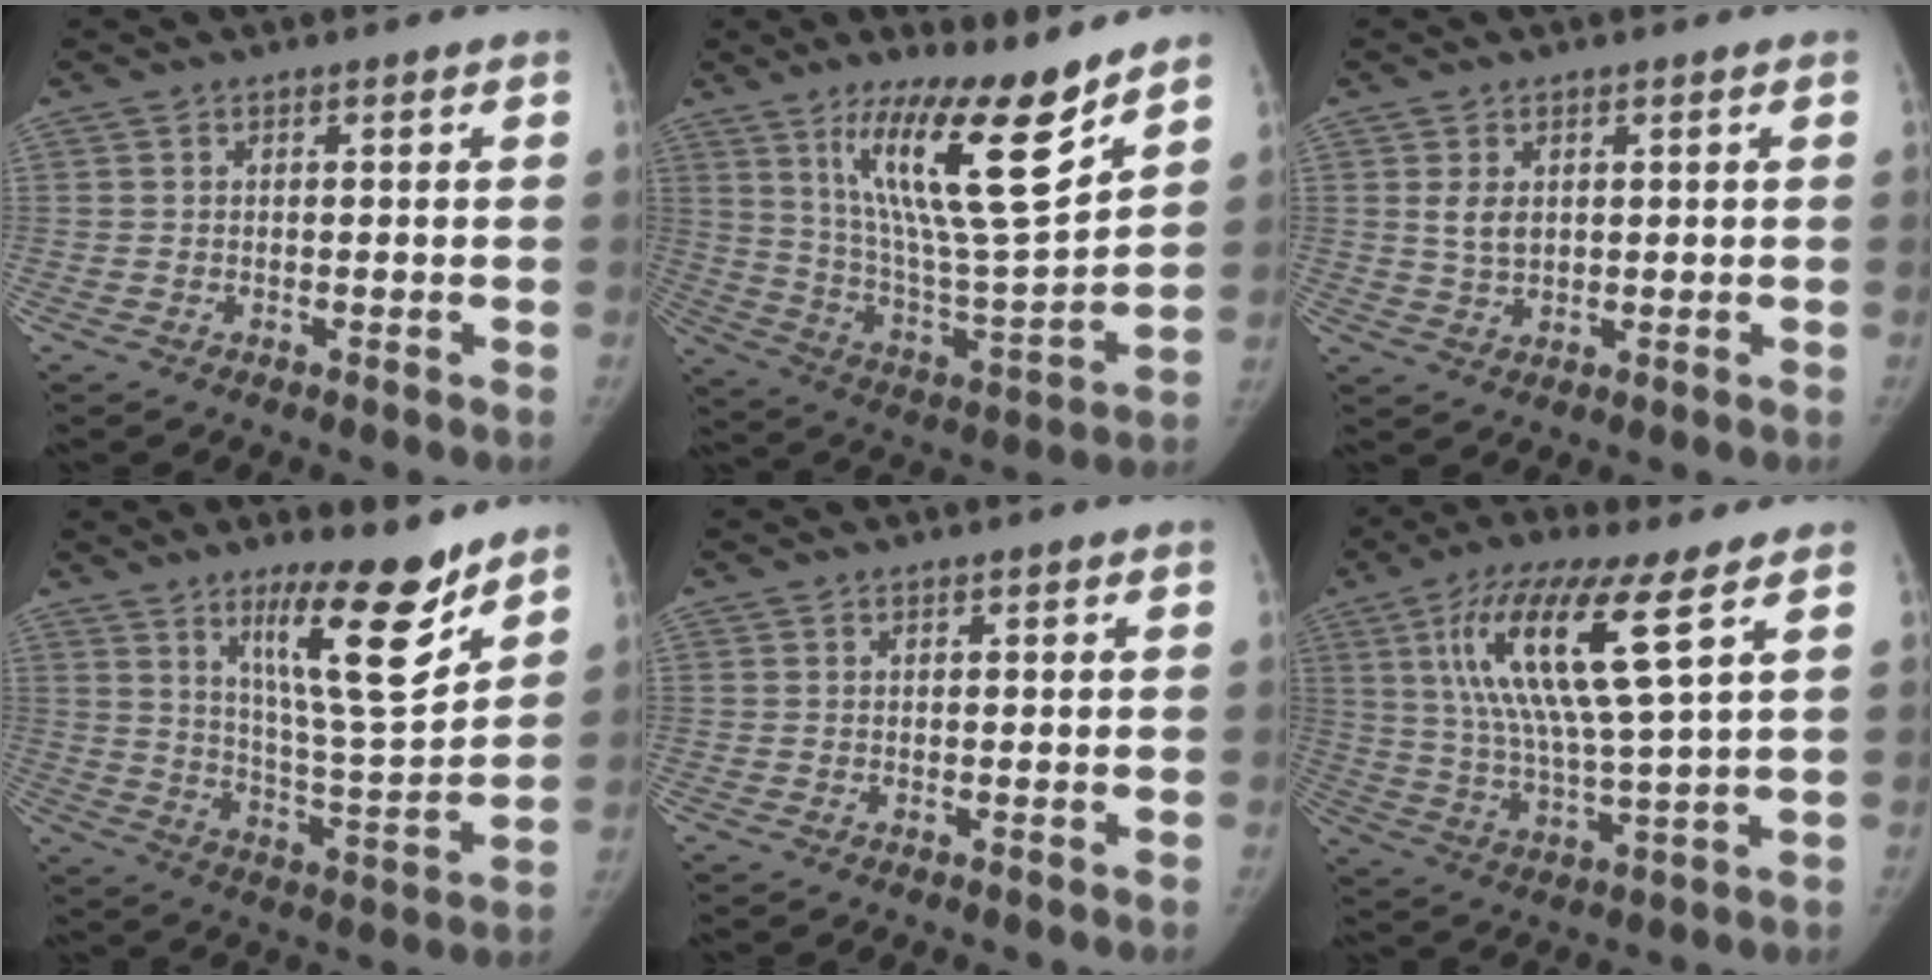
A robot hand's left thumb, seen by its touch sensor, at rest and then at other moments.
{"total": 19.7, "force": [12.4, 2.9, 15.1], "torque": [-0.228, -0.080, 0.223]}
{"total": 3.5, "force": [1.1, 2.3, 2.4], "torque": [-0.037, -0.008, 0.026]}
{"total": 16.3, "force": [10.9, 2.9, 11.8], "torque": [-0.162, -0.089, 0.187]}
{"total": 0.0}
{"total": 16.2, "force": [6.6, 2.5, 14.6], "torque": [-0.295, -0.026, 0.123]}